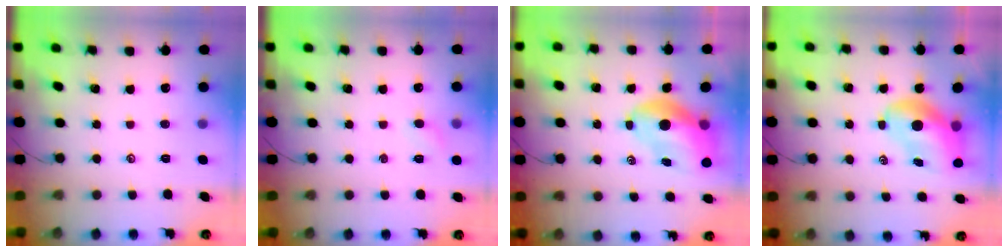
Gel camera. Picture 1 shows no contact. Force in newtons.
{"total": 4.8, "press": 4.6, "slide": 1.3}
{"total": 9.2, "press": 8.8, "slide": 2.6}
{"total": 8.7, "press": 8.4, "slide": 2.1}